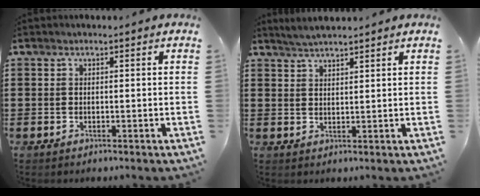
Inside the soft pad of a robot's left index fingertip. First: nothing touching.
{"total": 2.4, "force": [2.3, 0.0, 0.4], "torque": [-0.013, 0.001, 0.044]}